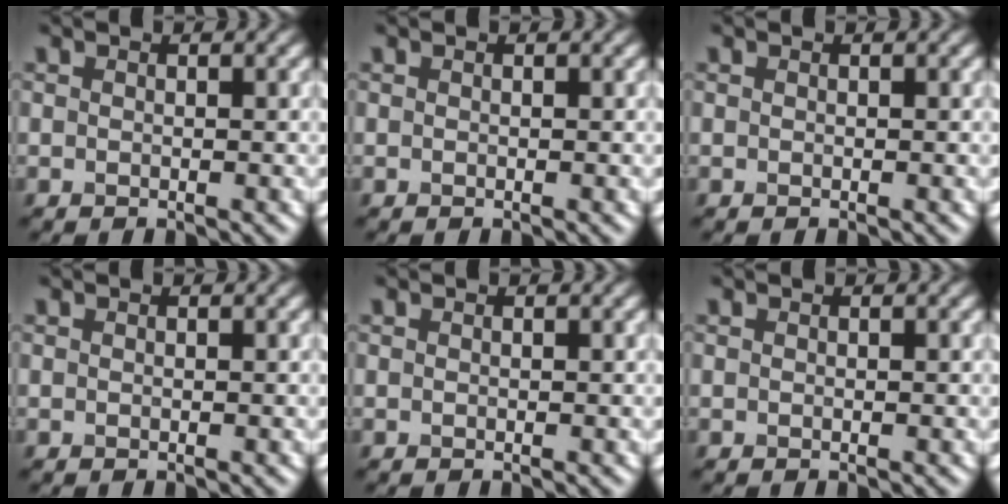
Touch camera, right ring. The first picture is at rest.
{"total": 0.0}
{"total": 0.0}
{"total": 0.0}
{"total": 0.0}
{"total": 0.0}